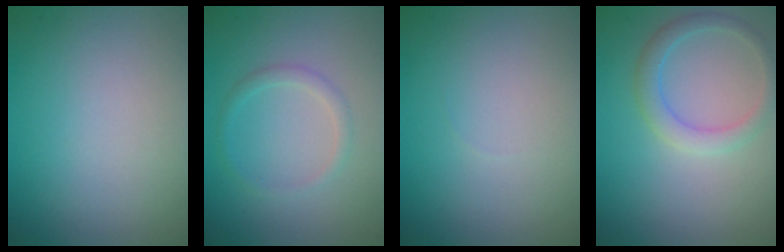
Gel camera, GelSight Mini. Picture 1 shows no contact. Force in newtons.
{"total": 1.3, "press": 1.3, "slide": 0.1}
{"total": 0.0}
{"total": 2.3, "press": 2.3, "slide": 0.2}